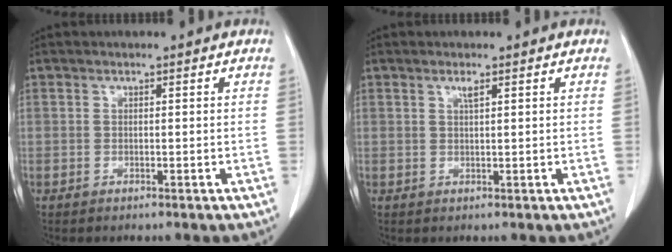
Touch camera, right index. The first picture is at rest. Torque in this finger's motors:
{"motor_torque": [0.05, -0.03, 0.02, 0.02]}